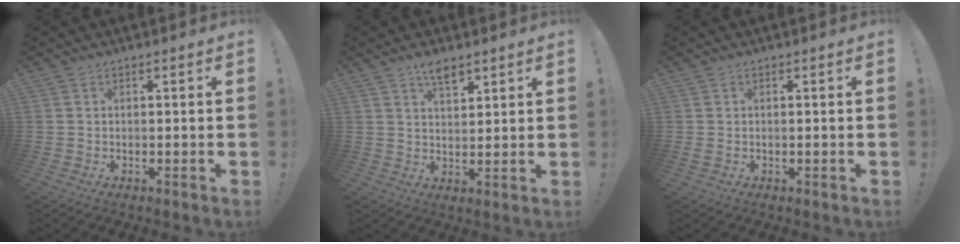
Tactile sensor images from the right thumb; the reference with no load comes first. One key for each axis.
{"total": 5.9, "fx": 4.2, "fy": 2.5, "fz": 3.2, "tx": -0.049, "ty": -0.022, "tz": 0.074}
{"total": 0.6, "fx": 0.2, "fy": 0.2, "fz": 0.5, "tx": -0.005, "ty": -0.002, "tz": 0.002}